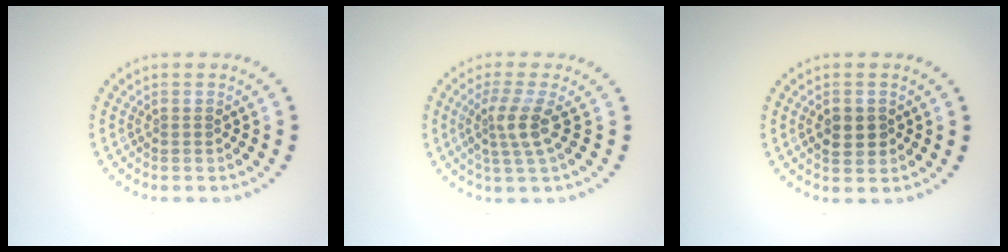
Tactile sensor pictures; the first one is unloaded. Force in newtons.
{"total": 2.8, "press": 2.2, "slide": 1.7}
{"total": 2.5, "press": 2.5, "slide": 0.2}